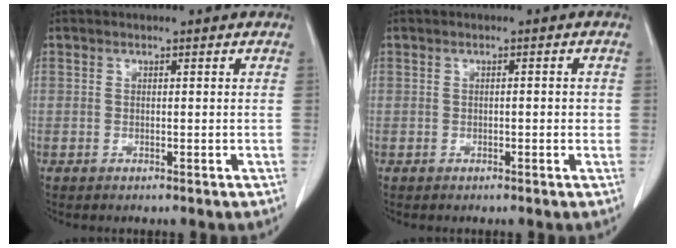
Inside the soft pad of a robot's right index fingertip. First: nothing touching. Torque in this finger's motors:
{"motor_torque": [0.01, -0.01, -0.02, -0.01]}